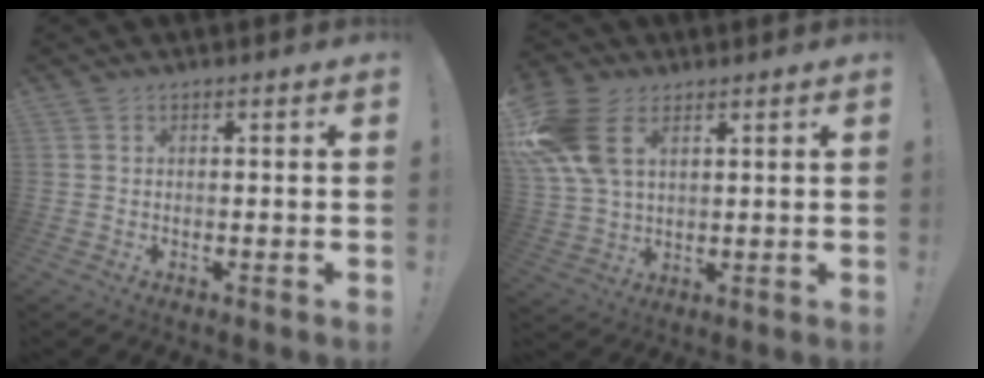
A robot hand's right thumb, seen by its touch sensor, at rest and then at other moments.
{"total": 15.0, "force": [5.9, 9.6, 9.9], "torque": [-0.197, -0.012, 0.115]}